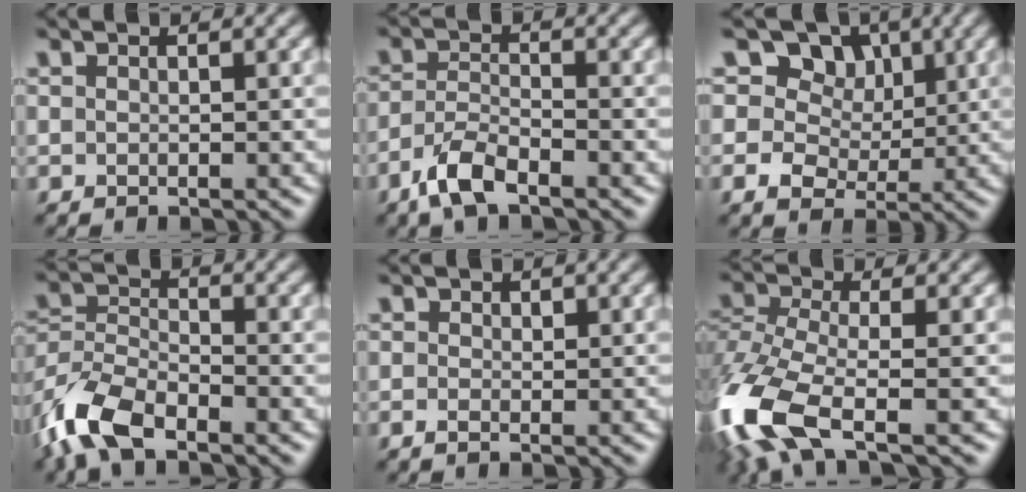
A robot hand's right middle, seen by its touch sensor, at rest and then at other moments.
{"total": 3.9, "force": [-2.9, 1.3, 2.2], "torque": [-0.052, -0.001, -0.064]}
{"total": 10.0, "force": [4.0, 7.6, 5.1], "torque": [-0.067, 0.023, 0.047]}
{"total": 7.8, "force": [-5.4, 3.5, 4.5], "torque": [-0.101, -0.002, -0.117]}
{"total": 0.8, "force": [0.1, 0.6, 0.5], "torque": [-0.011, 0.002, 0.001]}
{"total": 10.3, "force": [-5.1, 4.2, 7.8], "torque": [-0.195, -0.010, -0.108]}